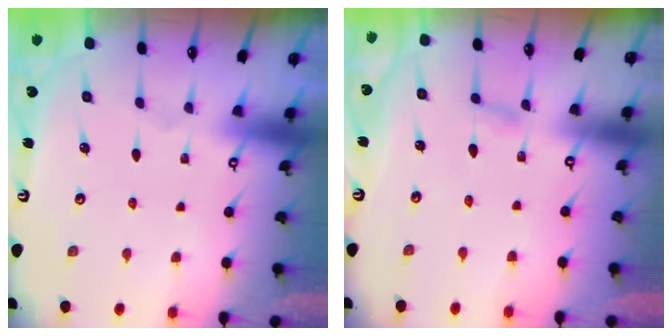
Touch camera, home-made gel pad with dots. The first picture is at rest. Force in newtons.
{"total": 2.9, "press": 2.9, "slide": 0.4}